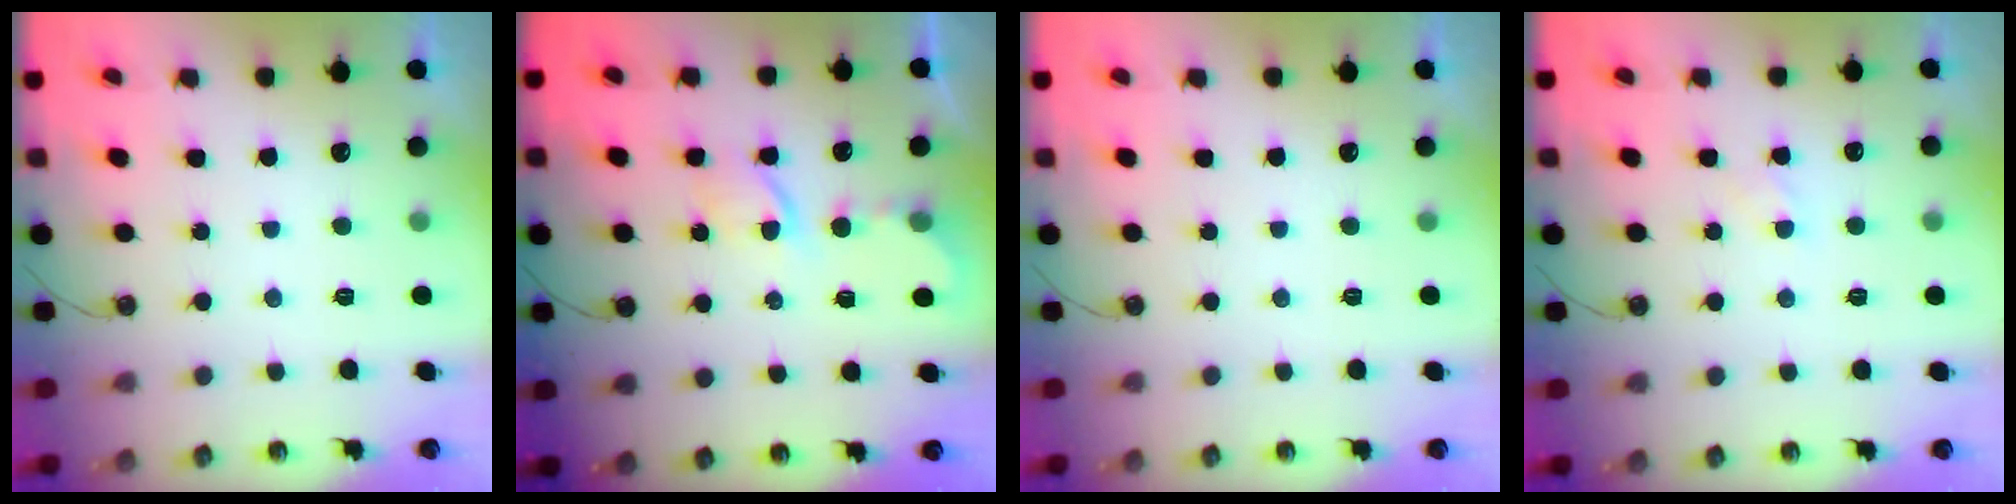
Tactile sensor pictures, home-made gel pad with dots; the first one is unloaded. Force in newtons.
{"total": 3.8, "press": 3.8, "slide": 0.5}
{"total": 0.0}
{"total": 2.9, "press": 2.8, "slide": 0.4}